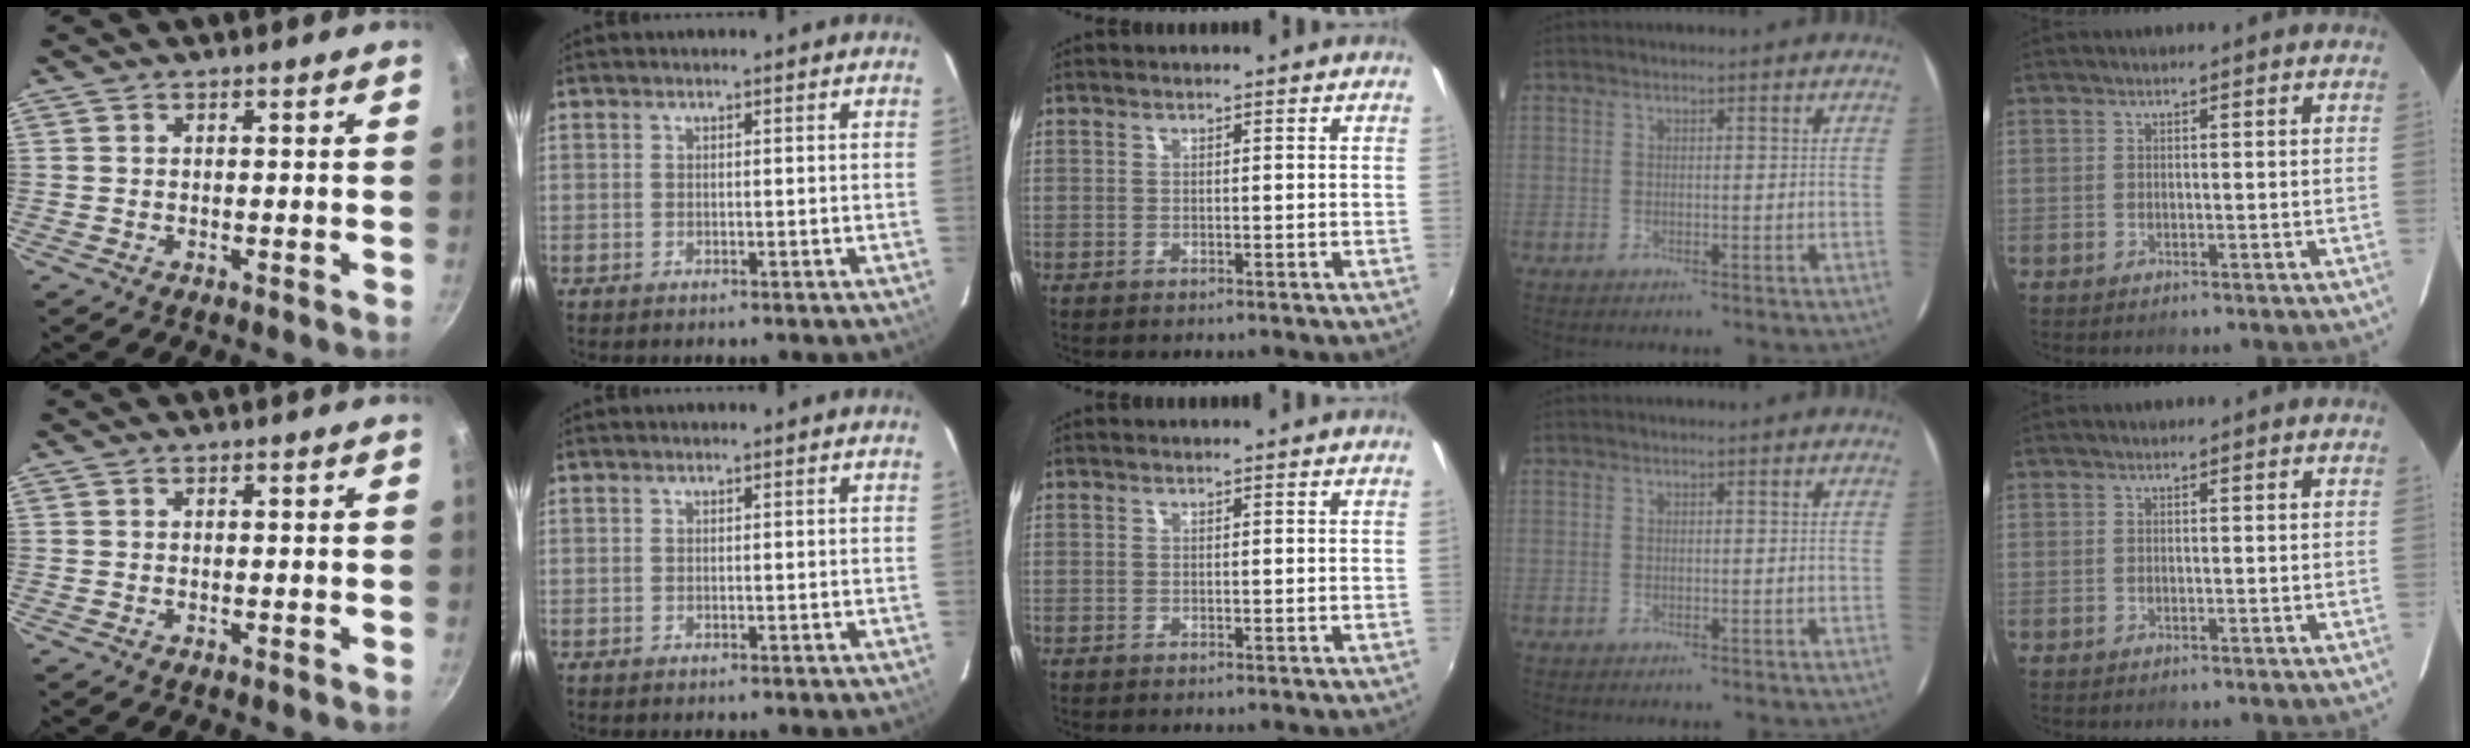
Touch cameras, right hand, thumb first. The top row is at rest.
{}